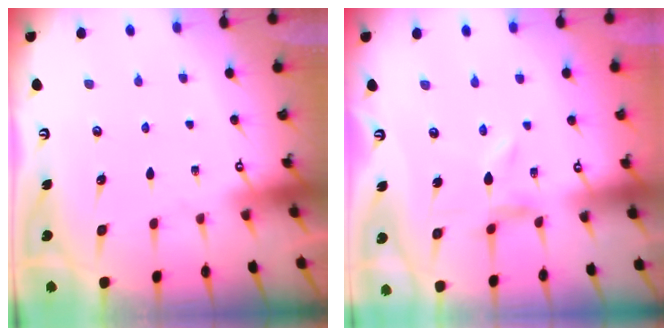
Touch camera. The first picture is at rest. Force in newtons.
{"total": 1.0, "press": 1.0, "slide": 0.3}